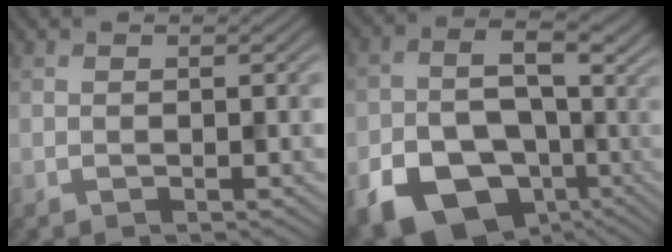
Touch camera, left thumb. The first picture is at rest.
{"total": 14.7, "force": [-6.0, 10.4, 8.4], "torque": [-0.149, -0.022, -0.095]}